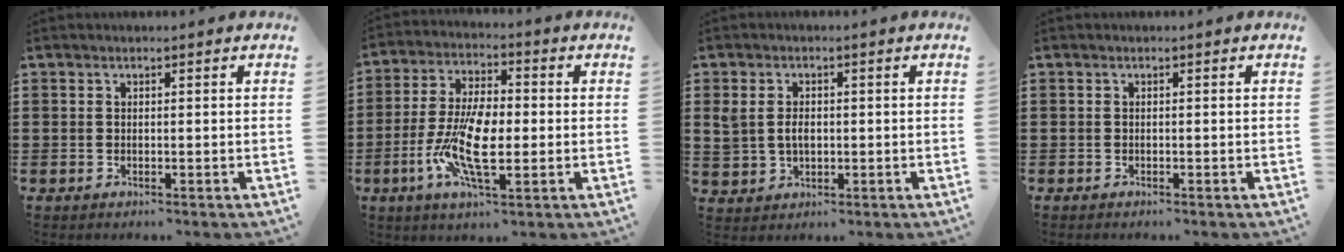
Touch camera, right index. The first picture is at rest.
{"total": 10.8, "force": [-2.3, 4.3, 9.7], "torque": [-0.218, -0.009, -0.049]}
{"total": 3.5, "force": [0.2, 2.5, 2.5], "torque": [-0.068, 0.004, -0.002]}
{"total": 0.0}